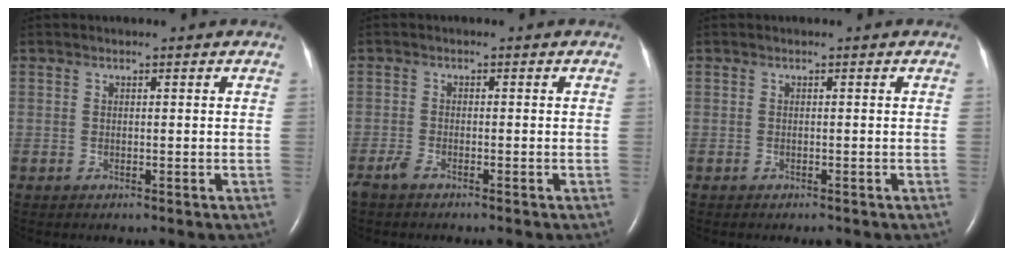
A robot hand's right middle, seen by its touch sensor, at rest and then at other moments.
{"total": 1.9, "force": [-1.6, 0.3, 1.1], "torque": [-0.033, -0.004, -0.032]}
{"total": 0.6, "force": [-0.5, 0.1, 0.3], "torque": [-0.009, -0.002, -0.004]}